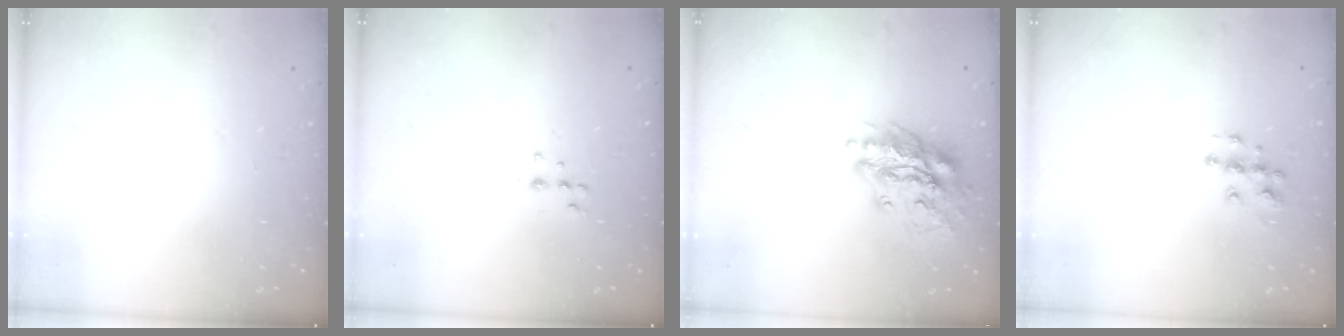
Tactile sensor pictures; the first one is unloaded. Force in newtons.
{"total": 4.9, "press": 4.8, "slide": 1.1}
{"total": 18.0, "press": 17.8, "slide": 2.5}
{"total": 8.6, "press": 8.6, "slide": 0.4}